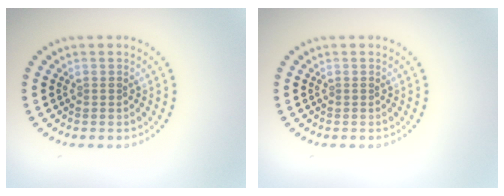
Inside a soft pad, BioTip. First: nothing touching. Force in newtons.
{"total": 0.0}